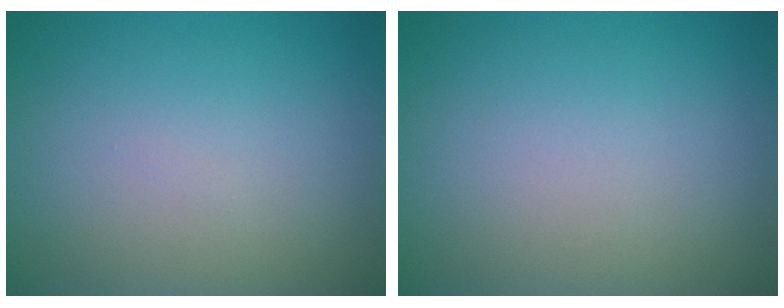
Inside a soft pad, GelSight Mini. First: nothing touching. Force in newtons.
{"total": 0.0}